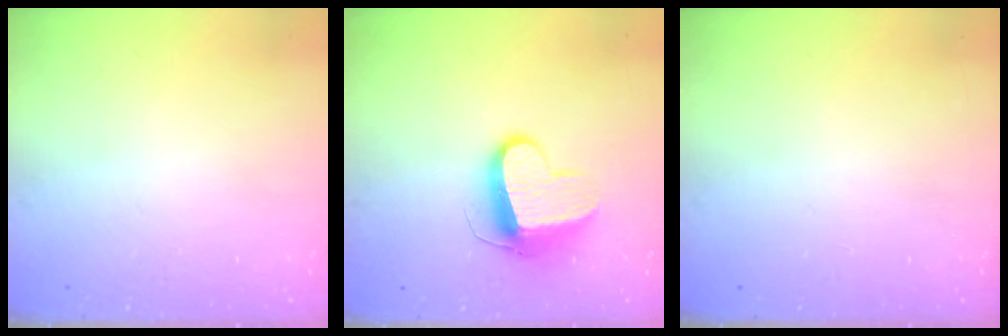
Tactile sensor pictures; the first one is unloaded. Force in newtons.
{"total": 10.7, "press": 10.7, "slide": 0.5}
{"total": 0.0}